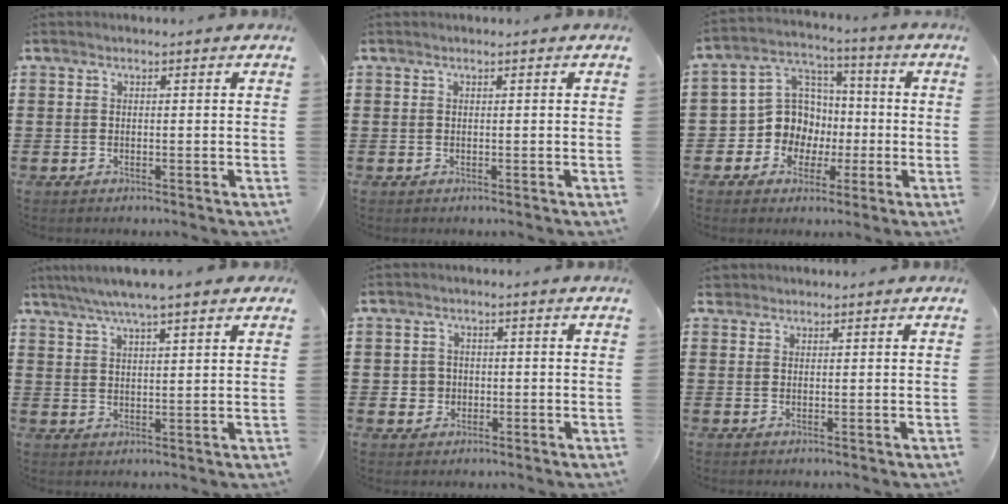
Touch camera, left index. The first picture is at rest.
{"total": 0.0}
{"total": 9.4, "force": [-1.4, 9.0, 2.4], "torque": [-0.092, 0.008, -0.024]}
{"total": 5.3, "force": [4.2, 0.2, 3.2], "torque": [-0.073, -0.006, 0.072]}
{"total": 2.6, "force": [-0.3, 2.5, 0.6], "torque": [-0.024, 0.006, -0.010]}
{"total": 1.4, "force": [1.1, 0.8, 0.2], "torque": [-0.008, 0.005, 0.022]}